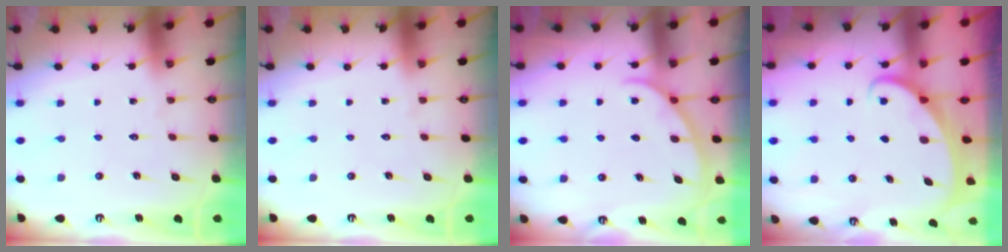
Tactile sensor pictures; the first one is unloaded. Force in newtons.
{"total": 0.0}
{"total": 2.1, "press": 2.1, "slide": 0.3}
{"total": 1.7, "press": 1.7, "slide": 0.2}